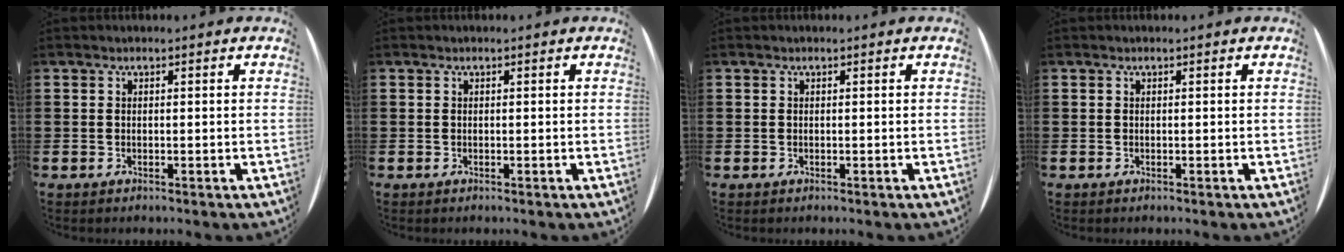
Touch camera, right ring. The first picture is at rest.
{"total": 0.0}
{"total": 0.0}
{"total": 0.0}